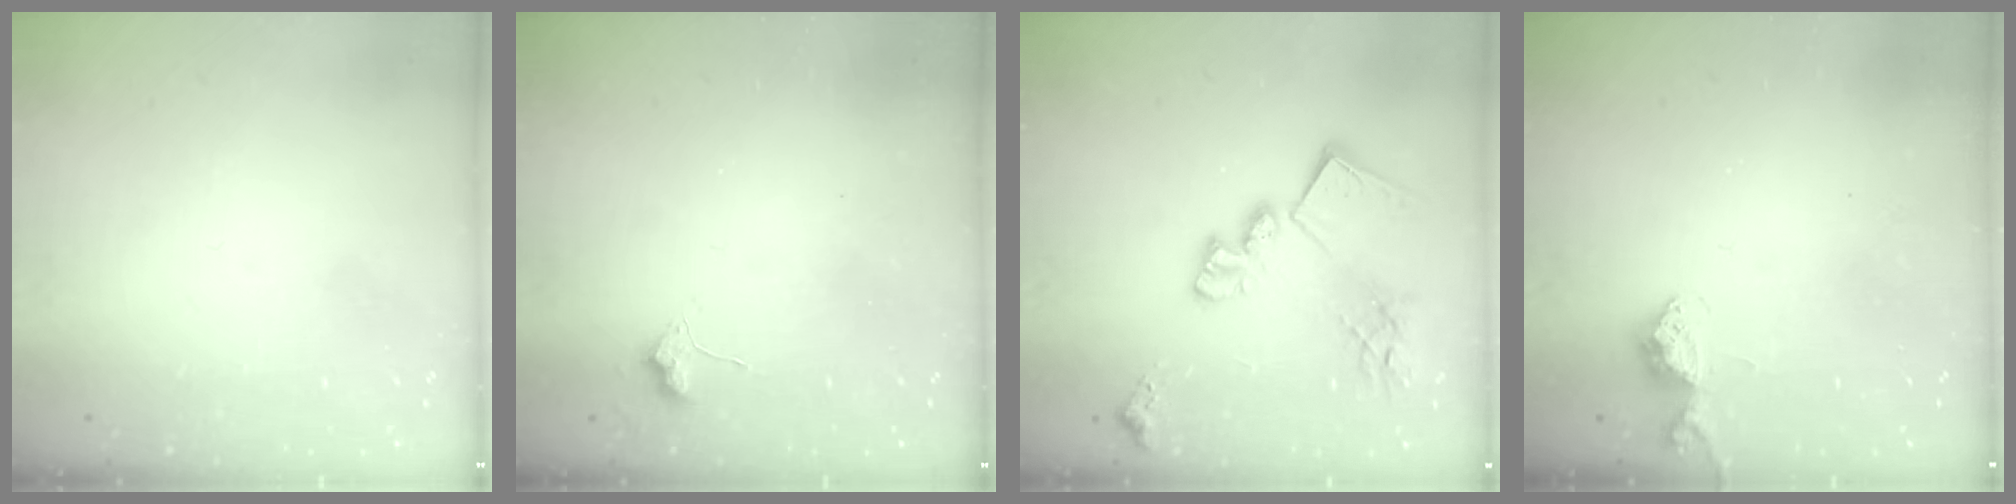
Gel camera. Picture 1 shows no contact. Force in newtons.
{"total": 6.5, "press": 6.4, "slide": 0.9}
{"total": 19.7, "press": 19.6, "slide": 1.4}
{"total": 5.8, "press": 5.7, "slide": 0.7}